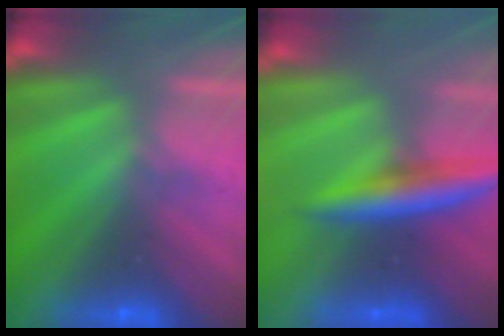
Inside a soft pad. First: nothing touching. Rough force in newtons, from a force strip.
{"total": 9.6}